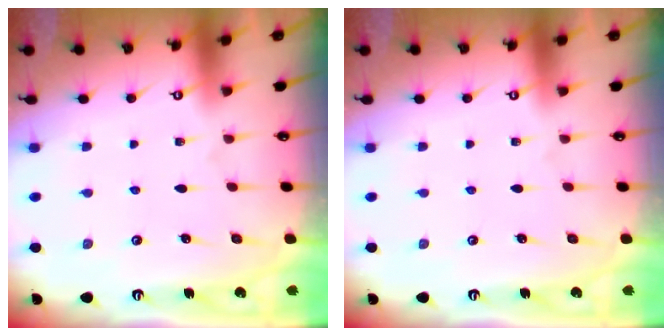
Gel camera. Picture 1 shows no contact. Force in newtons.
{"total": 0.0}